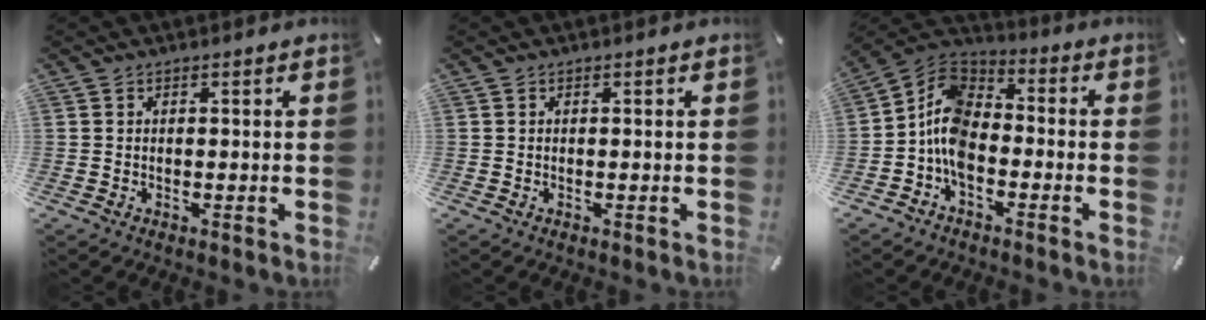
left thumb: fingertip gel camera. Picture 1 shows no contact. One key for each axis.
{"total": 0.0}
{"total": 10.6, "fx": -4.5, "fy": 6.9, "fz": 6.6, "tx": -0.154, "ty": 0.011, "tz": -0.093}